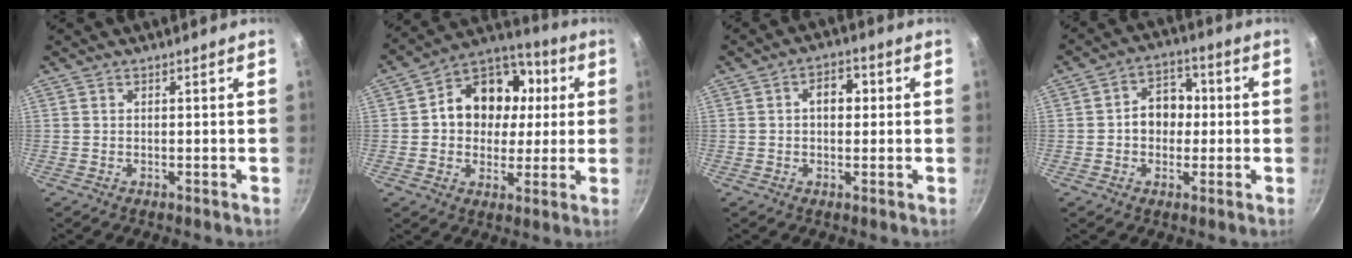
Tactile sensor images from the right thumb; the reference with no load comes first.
{"total": 16.0, "force": [2.1, 12.3, 10.0], "torque": [-0.095, 0.021, 0.024]}
{"total": 5.1, "force": [0.7, 3.4, 3.8], "torque": [-0.038, 0.014, 0.004]}
{"total": 8.0, "force": [0.0, 6.2, 5.1], "torque": [-0.046, 0.020, -0.009]}